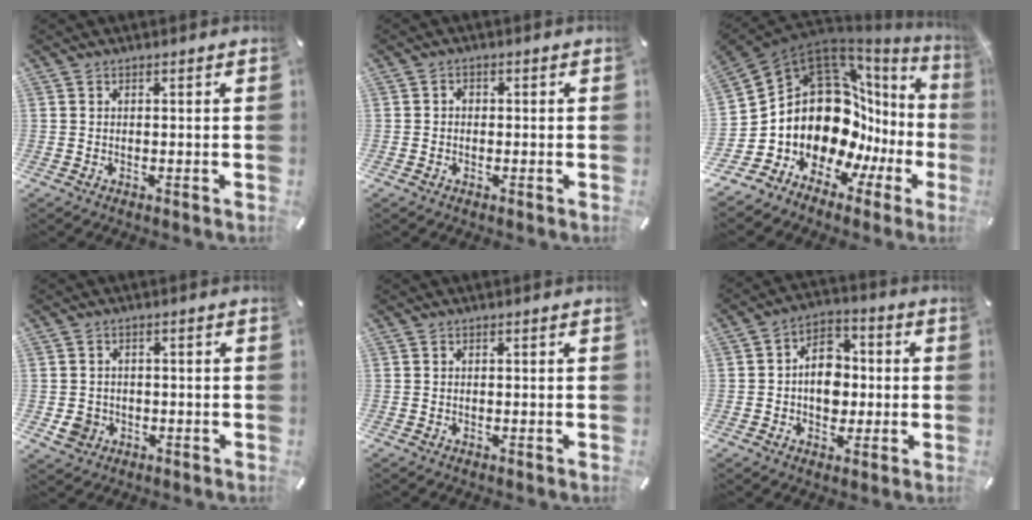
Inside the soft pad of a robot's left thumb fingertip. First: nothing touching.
{"total": 1.4, "force": [-0.6, 1.2, 0.5], "torque": [-0.010, 0.007, -0.015]}
{"total": 18.0, "force": [1.1, 13.6, 11.7], "torque": [-0.208, -0.077, 0.054]}
{"total": 4.5, "force": [-1.4, 4.0, 1.3], "torque": [-0.027, 0.000, -0.026]}
{"total": 0.0}
{"total": 9.6, "force": [-0.7, 7.8, 5.5], "torque": [-0.098, 0.015, -0.013]}